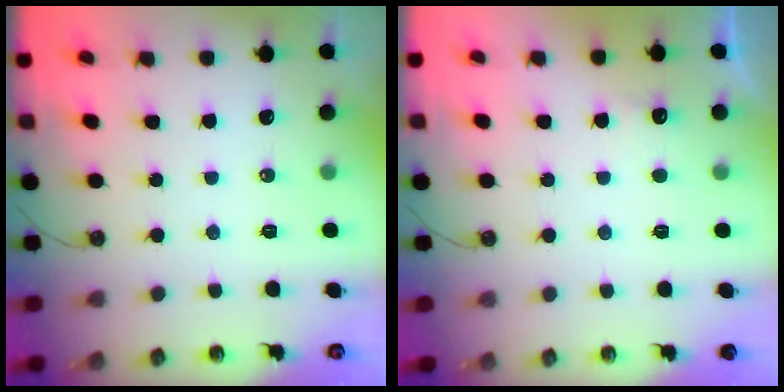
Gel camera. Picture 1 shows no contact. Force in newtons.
{"total": 3.7, "press": 3.5, "slide": 1.1}